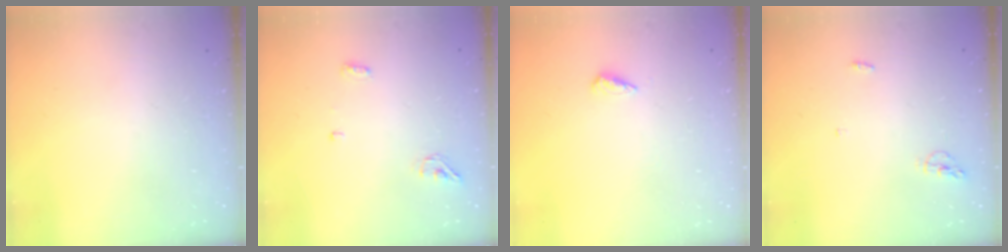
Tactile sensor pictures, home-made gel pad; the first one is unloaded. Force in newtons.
{"total": 4.3, "press": 4.0, "slide": 1.4}
{"total": 3.6, "press": 3.4, "slide": 1.2}
{"total": 4.3, "press": 4.1, "slide": 1.0}